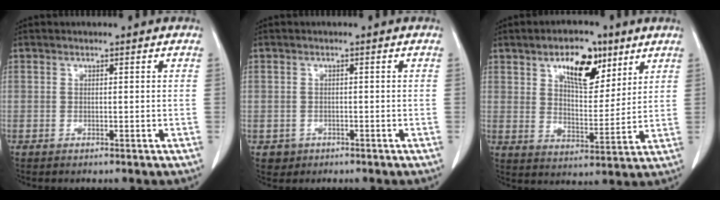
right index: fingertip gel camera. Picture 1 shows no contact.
{"total": 2.1, "force": [-0.8, 2.0, 0.0], "torque": [0.002, 0.009, -0.009]}
{"total": 10.9, "force": [6.0, 4.9, 7.6], "torque": [-0.123, 0.008, 0.105]}